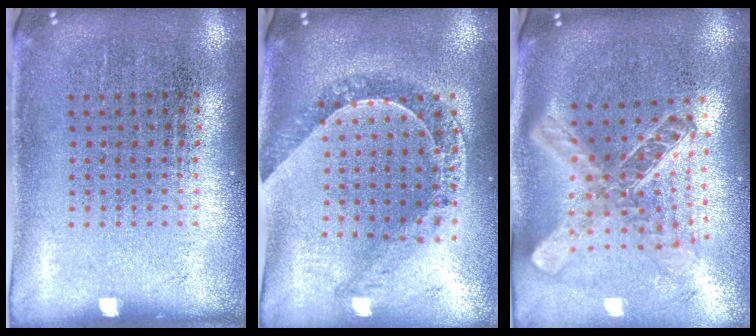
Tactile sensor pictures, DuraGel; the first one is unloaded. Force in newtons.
{"total": 1.1, "press": 1.0, "slide": 0.2}
{"total": 2.7, "press": 2.0, "slide": 1.8}